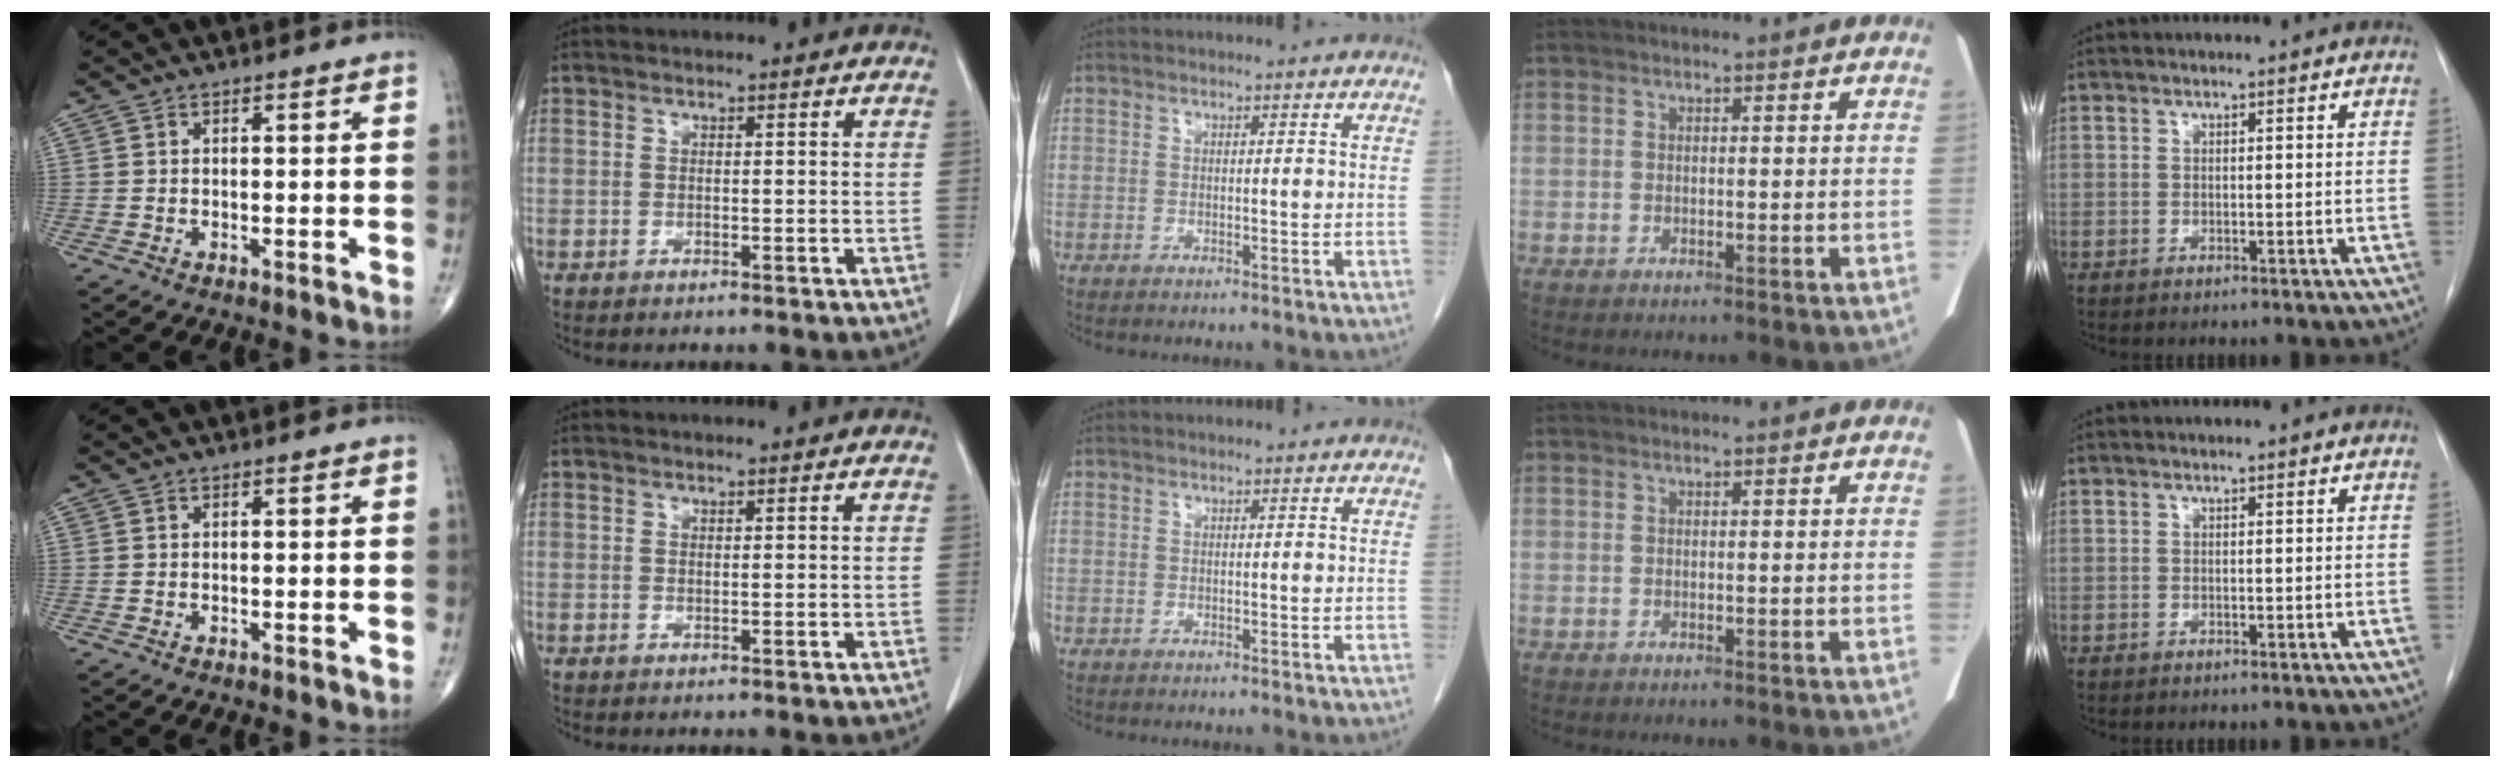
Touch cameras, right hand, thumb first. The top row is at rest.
{}